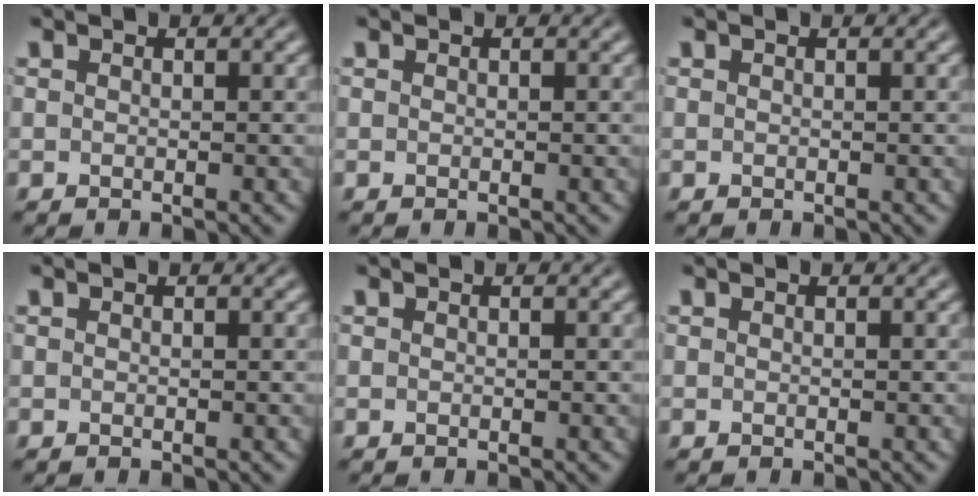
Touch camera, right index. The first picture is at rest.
{"total": 0.0}
{"total": 0.0}
{"total": 0.0}
{"total": 0.0}
{"total": 0.0}